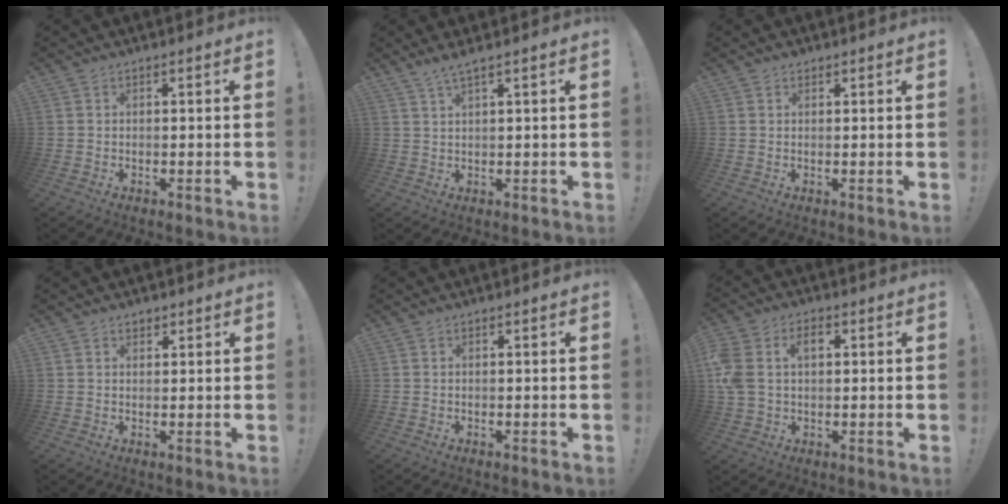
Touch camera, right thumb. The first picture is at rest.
{"total": 2.9, "force": [2.1, -0.4, 1.9], "torque": [-0.044, -0.006, 0.037]}
{"total": 0.9, "force": [0.7, 0.6, 0.1], "torque": [0.000, -0.001, 0.013]}
{"total": 1.5, "force": [1.1, 0.9, 0.4], "torque": [0.002, -0.005, 0.018]}
{"total": 0.0}
{"total": 9.2, "force": [1.9, 6.6, 6.1], "torque": [-0.147, 0.010, 0.034]}